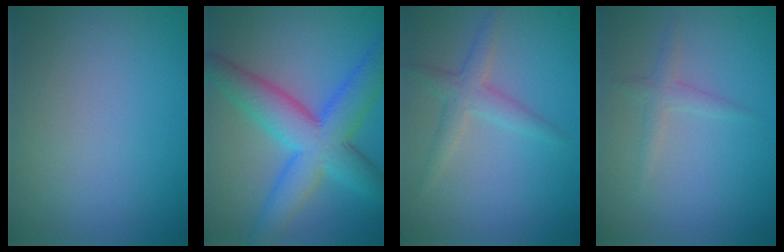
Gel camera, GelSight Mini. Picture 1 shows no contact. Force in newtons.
{"total": 8.3, "press": 8.3, "slide": 0.2}
{"total": 2.5, "press": 2.5, "slide": 0.0}
{"total": 1.3, "press": 1.3, "slide": 0.1}